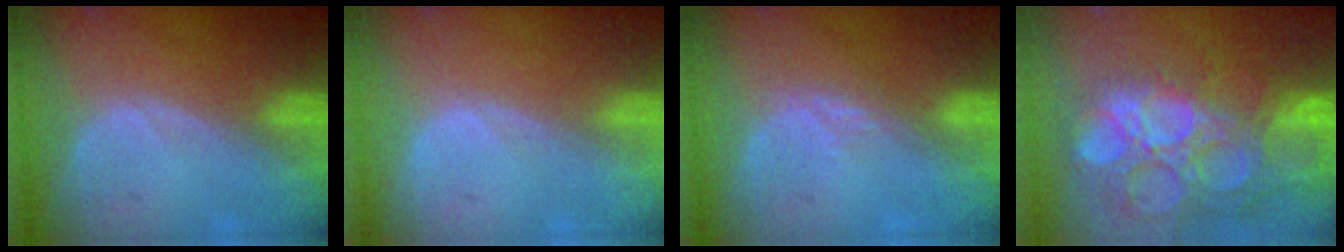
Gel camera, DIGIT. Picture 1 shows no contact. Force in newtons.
{"total": 0.0}
{"total": 2.0, "press": 1.5, "slide": 1.3}
{"total": 15.8, "press": 13.1, "slide": 9.0}